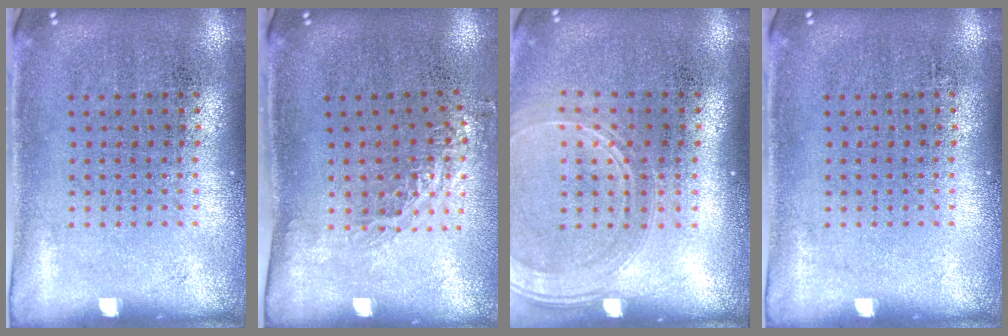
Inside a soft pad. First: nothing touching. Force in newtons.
{"total": 1.1, "press": 0.8, "slide": 0.6}
{"total": 1.7, "press": 1.6, "slide": 0.6}
{"total": 0.0}